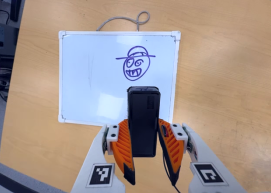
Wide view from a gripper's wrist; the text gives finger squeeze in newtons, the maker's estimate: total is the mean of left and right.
{"total": 4.6, "left": 3.0, "right": 6.3}